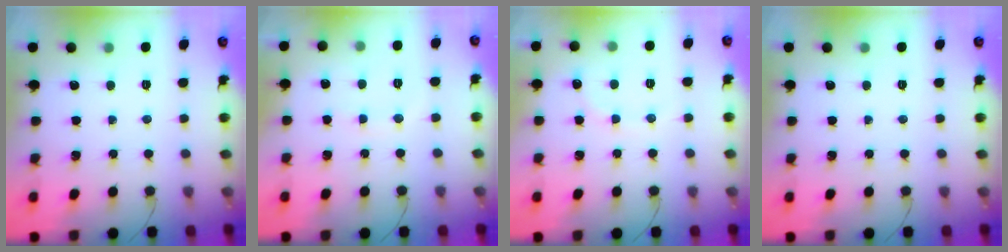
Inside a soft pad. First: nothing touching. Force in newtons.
{"total": 6.3, "press": 6.2, "slide": 1.4}
{"total": 6.2, "press": 6.1, "slide": 1.0}
{"total": 0.0}